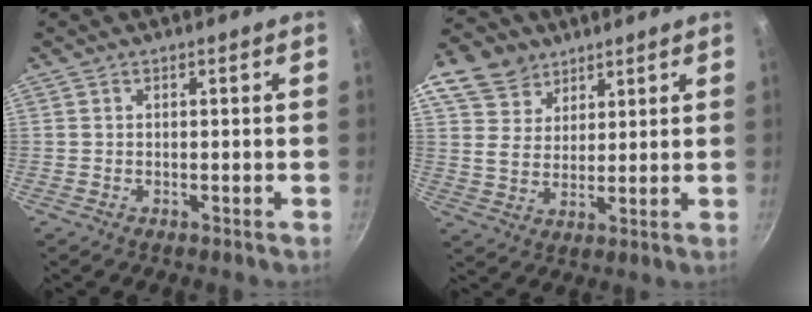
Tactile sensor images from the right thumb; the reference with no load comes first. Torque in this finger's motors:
{"motor_torque": [-0.03, 0.18, 0.37, -0.35, 0.09]}